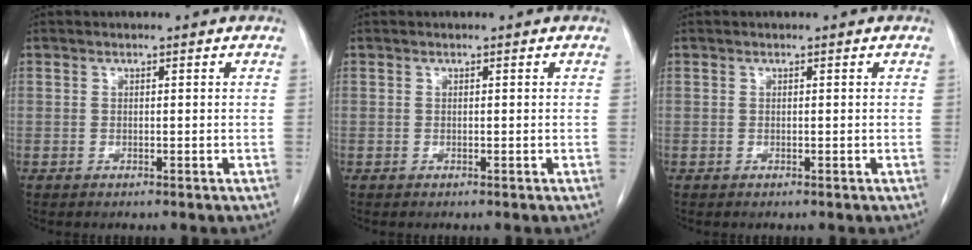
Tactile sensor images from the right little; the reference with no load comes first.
{"total": 0.0}
{"total": 0.0}